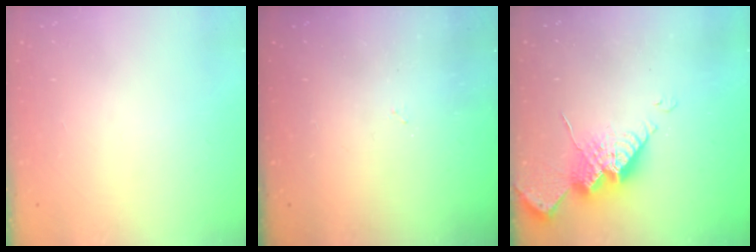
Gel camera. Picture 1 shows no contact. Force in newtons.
{"total": 3.1, "press": 3.1, "slide": 0.5}
{"total": 14.7, "press": 14.6, "slide": 1.1}